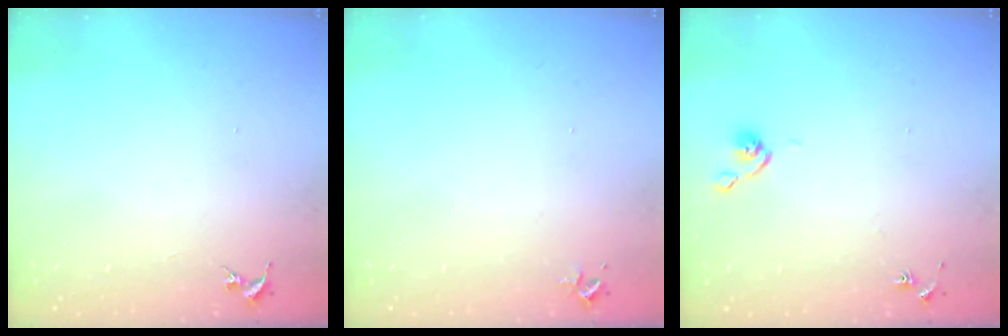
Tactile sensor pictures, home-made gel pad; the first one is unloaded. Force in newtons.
{"total": 2.4, "press": 2.4, "slide": 0.3}
{"total": 4.9, "press": 4.9, "slide": 0.7}